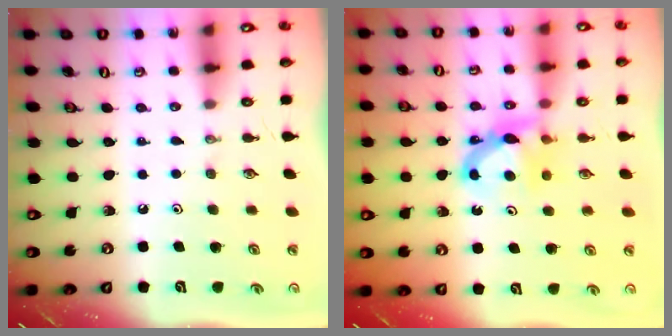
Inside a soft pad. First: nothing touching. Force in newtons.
{"total": 7.8, "press": 7.8, "slide": 0.4}